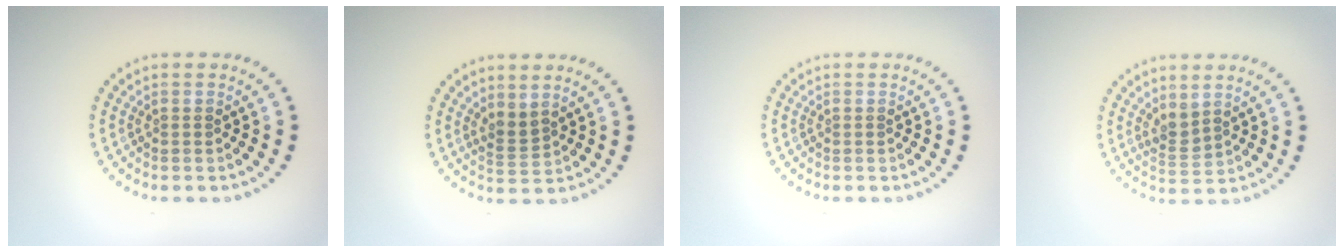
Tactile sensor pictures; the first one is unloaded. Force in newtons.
{"total": 1.8, "press": 1.3, "slide": 1.3}
{"total": 0.0}
{"total": 1.7, "press": 1.4, "slide": 0.9}